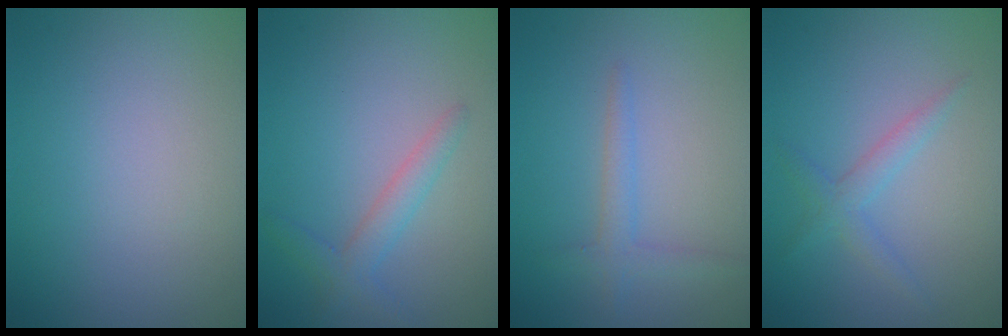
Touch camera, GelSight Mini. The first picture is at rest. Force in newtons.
{"total": 2.2, "press": 2.2, "slide": 0.1}
{"total": 1.7, "press": 1.7, "slide": 0.1}
{"total": 1.9, "press": 1.9, "slide": 0.0}